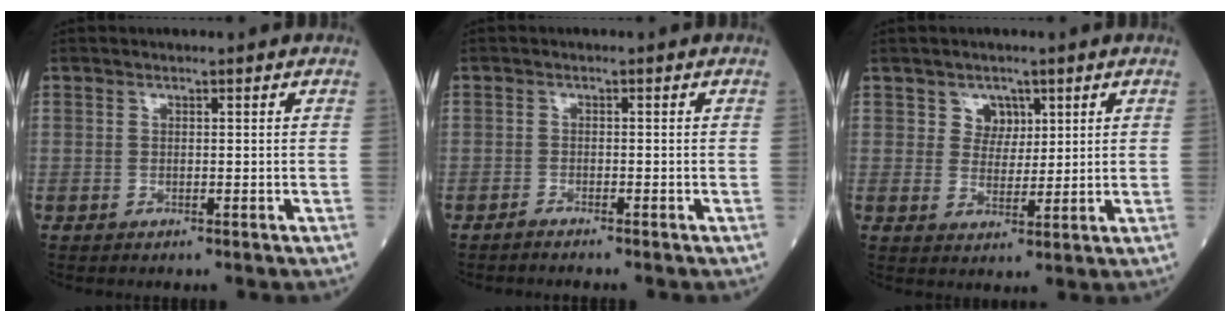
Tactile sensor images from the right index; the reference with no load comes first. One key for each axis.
{"total": 1.2, "fx": -1.2, "fy": -0.1, "fz": 0.4, "tx": -0.011, "ty": -0.001, "tz": -0.019}
{"total": 3.4, "fx": 1.7, "fy": 2.8, "fz": 0.9, "tx": -0.008, "ty": 0.002, "tz": 0.029}